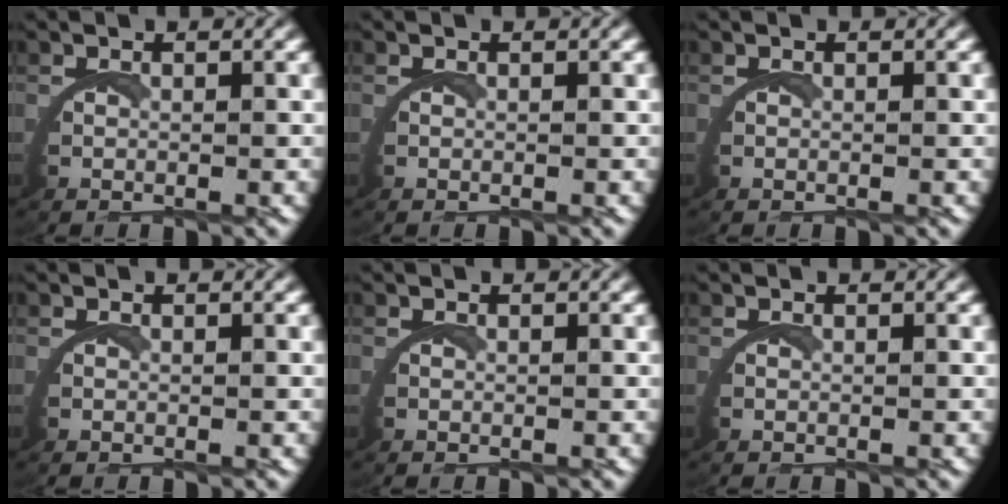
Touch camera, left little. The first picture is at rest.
{"total": 0.0}
{"total": 0.0}
{"total": 0.0}
{"total": 0.0}
{"total": 0.0}